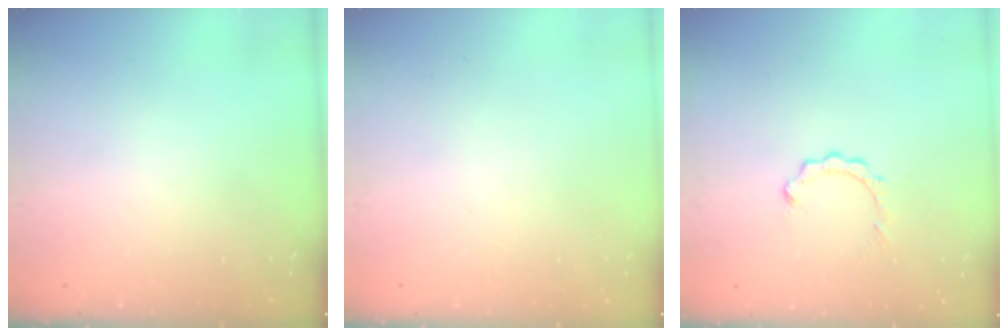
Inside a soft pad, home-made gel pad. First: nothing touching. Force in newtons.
{"total": 0.0}
{"total": 2.9, "press": 2.9, "slide": 0.4}